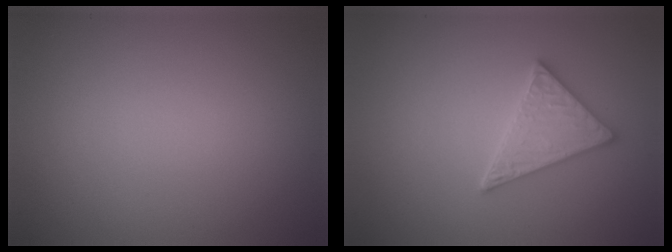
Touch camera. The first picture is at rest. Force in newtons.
{"total": 3.0, "press": 2.9, "slide": 0.7}